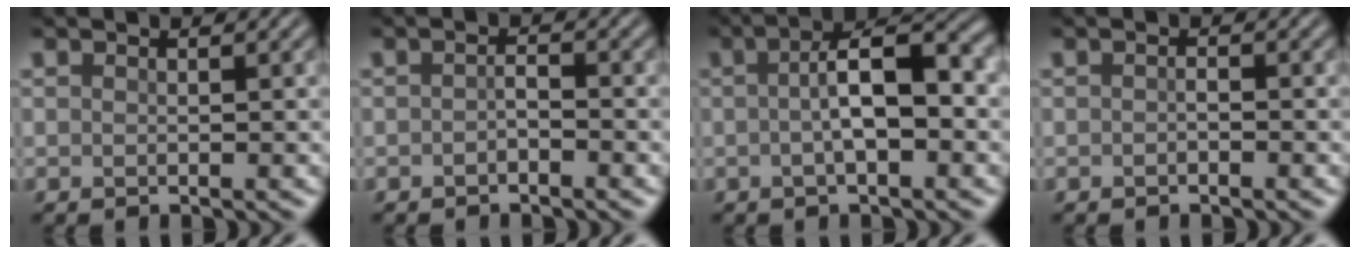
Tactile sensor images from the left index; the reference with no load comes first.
{"total": 1.1, "force": [-0.6, 0.4, 0.8], "torque": [-0.015, 0.002, -0.011]}
{"total": 6.4, "force": [0.0, 2.0, 6.1], "torque": [-0.098, 0.010, -0.005]}
{"total": 0.6, "force": [-0.3, 0.3, 0.5], "torque": [-0.008, 0.001, -0.005]}